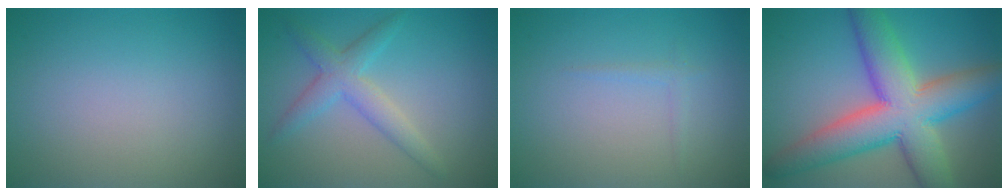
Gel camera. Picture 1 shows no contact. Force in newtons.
{"total": 3.3, "press": 3.3, "slide": 0.3}
{"total": 0.9, "press": 0.8, "slide": 0.1}
{"total": 10.9, "press": 10.9, "slide": 0.4}